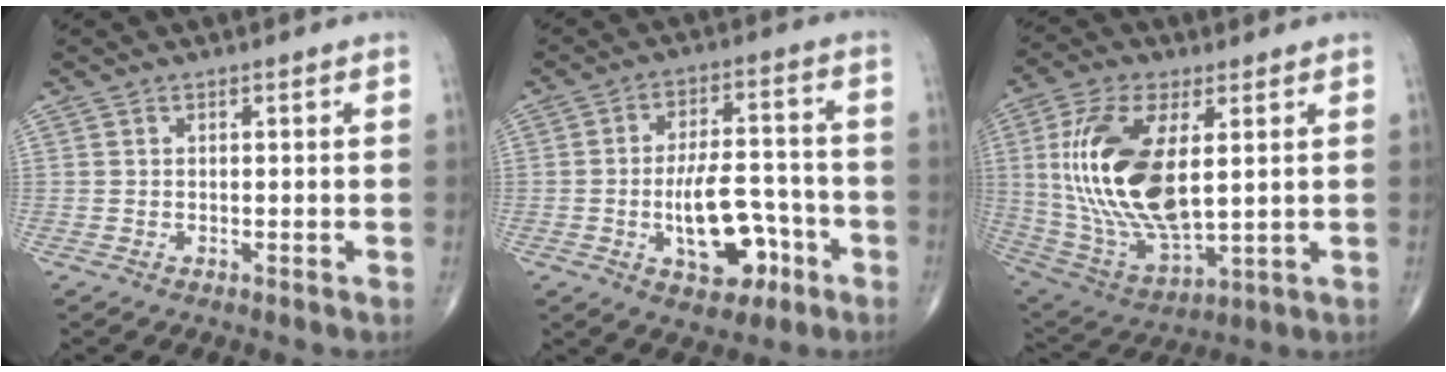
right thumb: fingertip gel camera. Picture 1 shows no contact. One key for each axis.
{"total": 12.8, "fx": -4.4, "fy": 6.6, "fz": 10.1, "tx": -0.137, "ty": 0.033, "tz": -0.063}
{"total": 21.4, "fx": 3.2, "fy": 10.0, "fz": 18.6, "tx": -0.378, "ty": -0.021, "tz": 0.070}